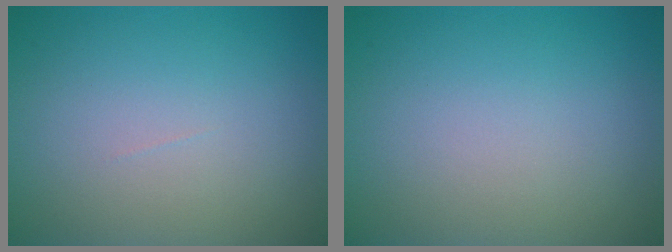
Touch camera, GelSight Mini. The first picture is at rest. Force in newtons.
{"total": 0.0}